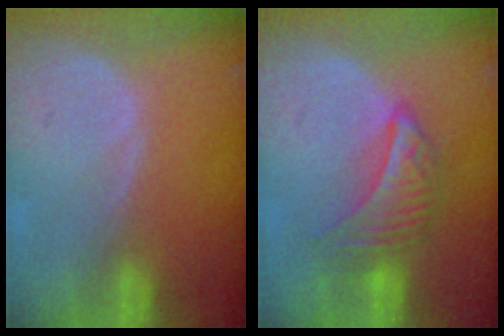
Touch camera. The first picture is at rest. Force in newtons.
{"total": 6.4, "press": 5.9, "slide": 2.3}